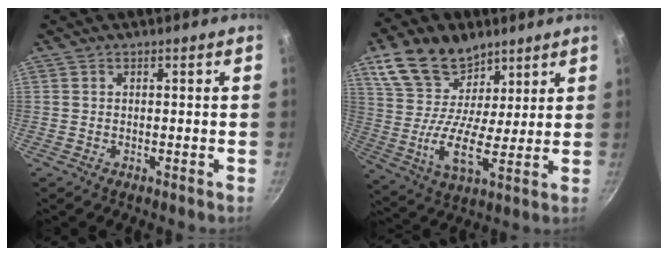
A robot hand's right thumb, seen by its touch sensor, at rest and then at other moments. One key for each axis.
{"total": 16.4, "fx": 9.1, "fy": 10.3, "fz": 8.9, "tx": -0.146, "ty": -0.034, "tz": 0.162}